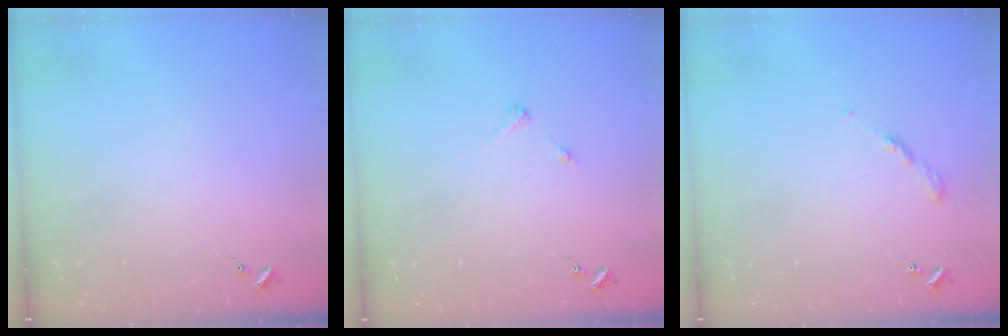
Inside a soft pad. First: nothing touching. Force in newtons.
{"total": 2.7, "press": 2.7, "slide": 0.3}
{"total": 2.7, "press": 2.6, "slide": 0.3}